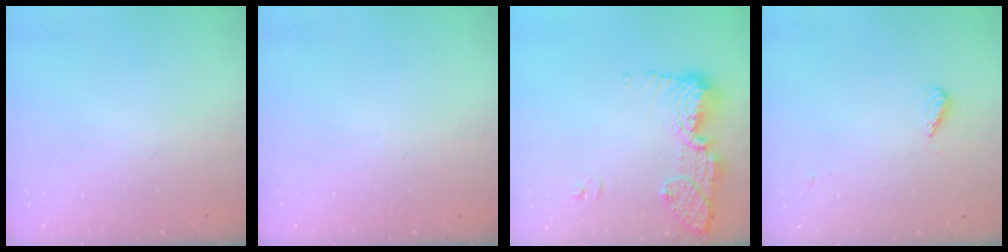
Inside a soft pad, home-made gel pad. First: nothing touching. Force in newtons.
{"total": 0.0}
{"total": 14.5, "press": 14.3, "slide": 2.9}
{"total": 3.6, "press": 3.5, "slide": 1.1}